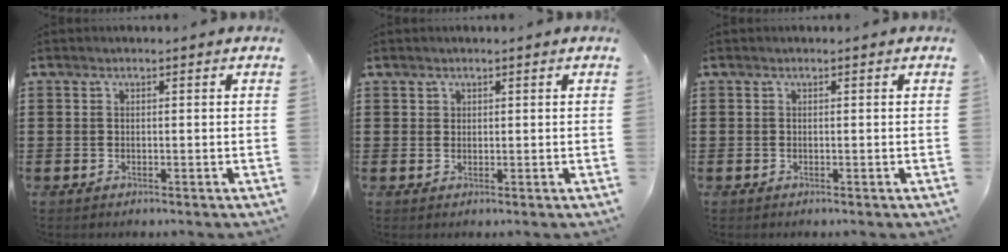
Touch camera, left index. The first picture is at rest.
{"total": 1.0, "force": [0.7, 0.7, 0.1], "torque": [-0.004, 0.001, 0.015]}
{"total": 0.0}